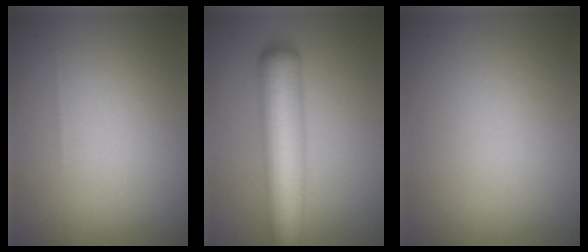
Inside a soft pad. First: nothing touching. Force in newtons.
{"total": 8.6, "press": 8.6, "slide": 0.2}
{"total": 0.0}